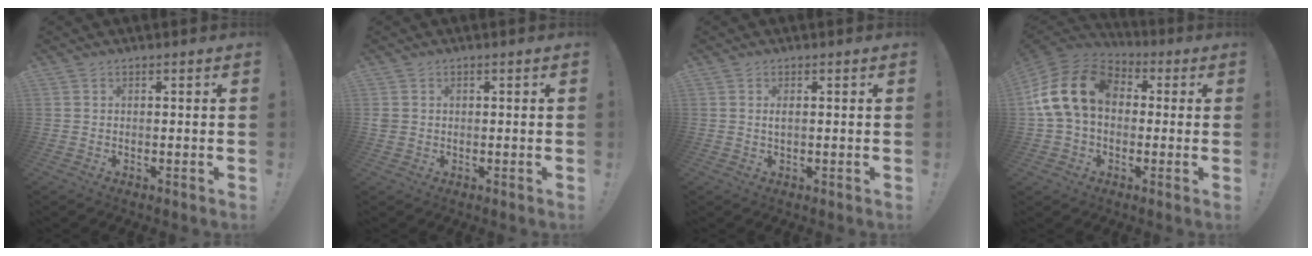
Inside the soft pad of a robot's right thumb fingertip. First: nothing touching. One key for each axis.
{"total": 1.6, "fx": 0.0, "fy": 1.5, "fz": 0.6, "tx": -0.016, "ty": 0.003, "tz": 0.003}
{"total": 1.1, "fx": 0.2, "fy": 0.1, "fz": 1.0, "tx": -0.013, "ty": -0.003, "tz": 0.002}
{"total": 18.6, "fx": 3.2, "fy": 13.0, "fz": 12.9, "tx": -0.242, "ty": 0.013, "tz": 0.062}